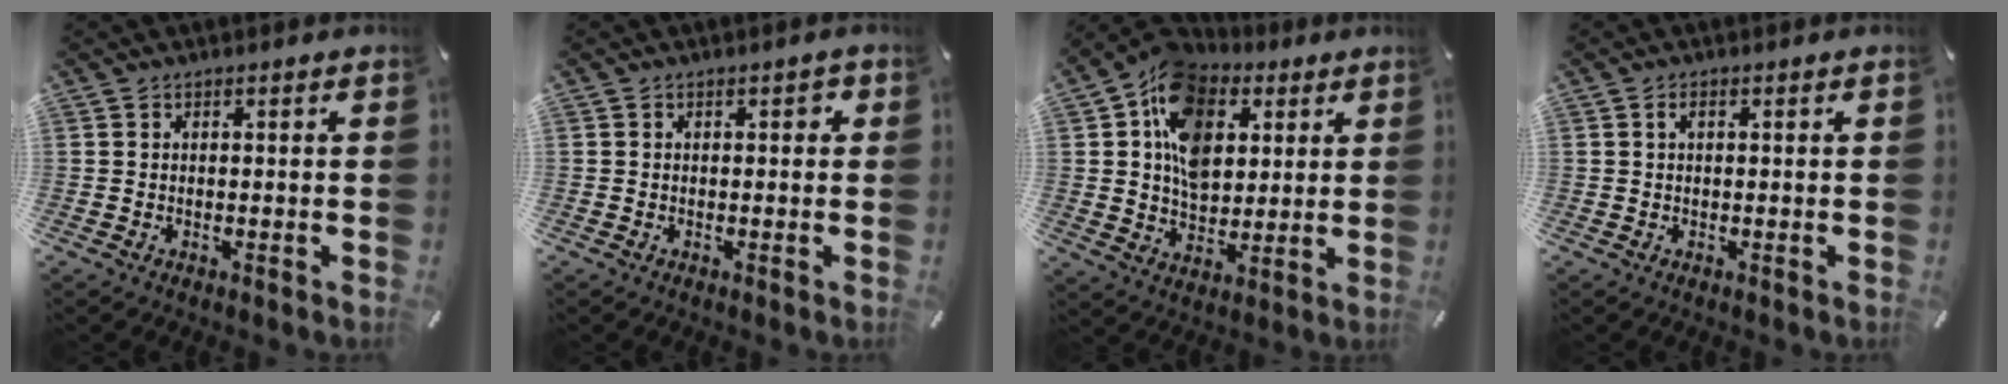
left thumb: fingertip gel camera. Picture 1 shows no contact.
{"total": 1.2, "force": [-0.1, 0.9, 0.8], "torque": [-0.015, 0.008, -0.005]}
{"total": 14.9, "force": [4.9, 11.1, 8.6], "torque": [-0.166, -0.007, 0.092]}
{"total": 1.4, "force": [0.3, 0.6, 1.2], "torque": [-0.025, 0.003, 0.004]}